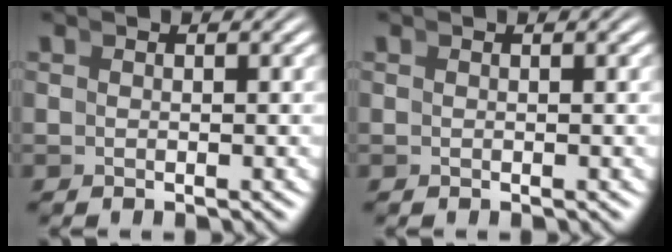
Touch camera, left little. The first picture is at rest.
{"total": 0.0}